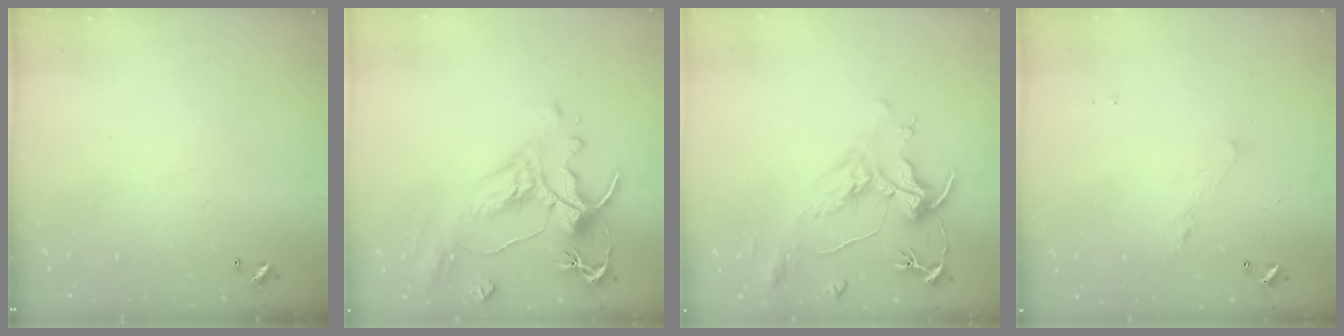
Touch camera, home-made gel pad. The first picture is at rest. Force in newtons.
{"total": 1.5, "press": 0.2, "slide": 1.5}
{"total": 2.1, "press": 1.7, "slide": 1.3}
{"total": 1.3, "press": 1.2, "slide": 0.6}